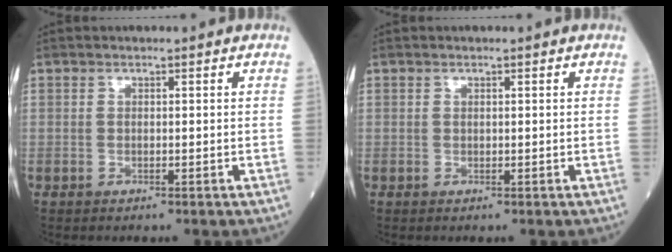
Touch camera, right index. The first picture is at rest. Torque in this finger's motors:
{"motor_torque": [0.24, 0.02, 0.03, 0.01]}